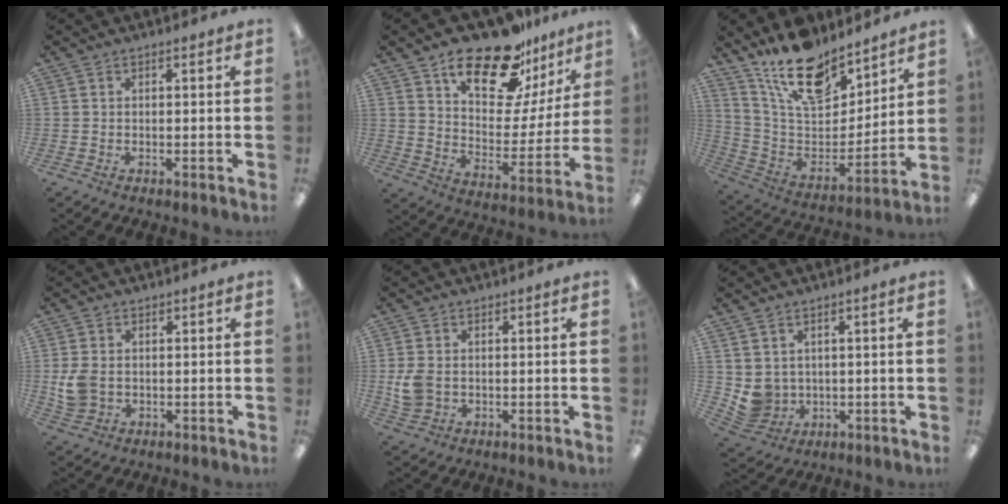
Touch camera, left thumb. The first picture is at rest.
{"total": 21.5, "force": [15.7, 9.1, 11.4], "torque": [-0.174, -0.102, 0.267]}
{"total": 18.2, "force": [13.9, 8.3, 8.4], "torque": [-0.158, -0.088, 0.249]}
{"total": 5.6, "force": [0.2, 4.4, 3.4], "torque": [-0.075, 0.006, 0.007]}
{"total": 5.3, "force": [0.1, 4.3, 3.1], "torque": [-0.070, 0.007, 0.005]}
{"total": 5.7, "force": [1.9, 5.2, 1.3], "torque": [-0.054, -0.008, 0.044]}